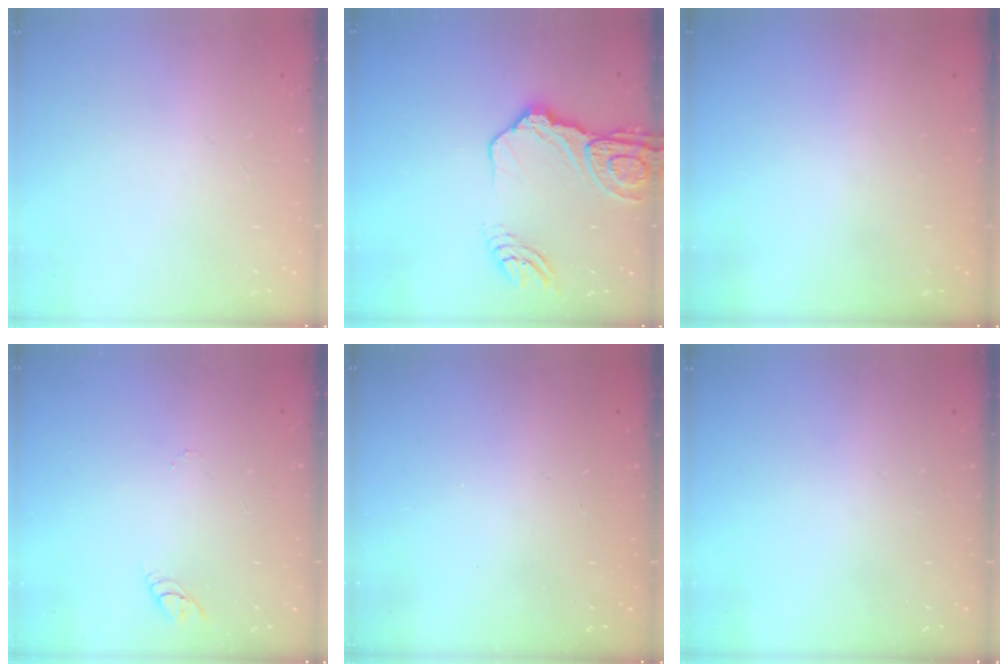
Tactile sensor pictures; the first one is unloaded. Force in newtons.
{"total": 14.8, "press": 14.7, "slide": 1.7}
{"total": 0.0}
{"total": 3.2, "press": 3.2, "slide": 0.3}
{"total": 0.0}
{"total": 0.0}